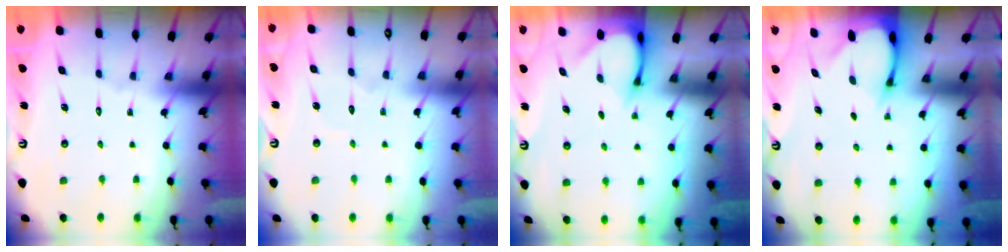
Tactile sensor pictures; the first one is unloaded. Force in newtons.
{"total": 2.8, "press": 2.8, "slide": 0.3}
{"total": 3.4, "press": 3.4, "slide": 0.3}
{"total": 2.7, "press": 2.6, "slide": 0.4}